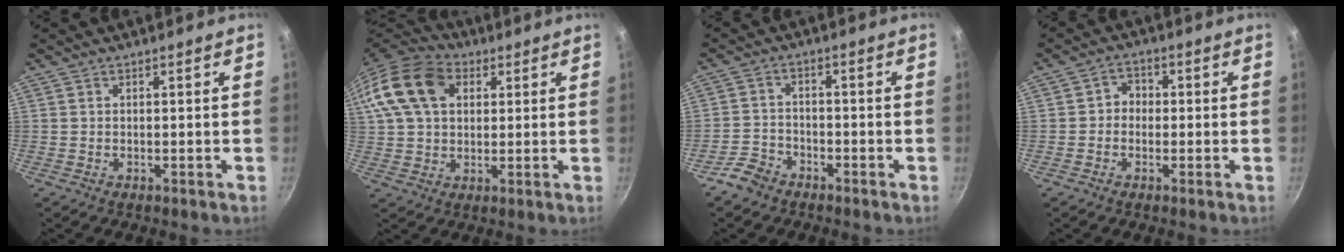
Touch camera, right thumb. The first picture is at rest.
{"total": 18.2, "force": [5.9, 12.7, 11.6], "torque": [-0.228, 0.021, 0.095]}
{"total": 4.6, "force": [-3.5, 2.8, 1.3], "torque": [-0.022, 0.037, -0.067]}
{"total": 3.3, "force": [-0.4, 2.9, 1.4], "torque": [-0.001, 0.011, -0.016]}